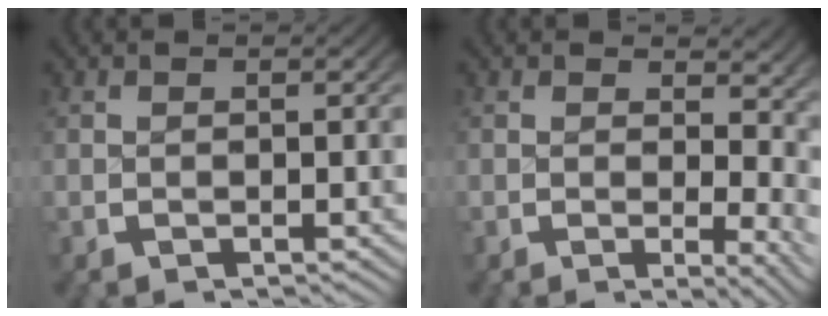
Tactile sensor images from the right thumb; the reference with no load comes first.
{"total": 3.6, "force": [0.6, 1.9, 2.9], "torque": [-0.017, -0.014, 0.004]}